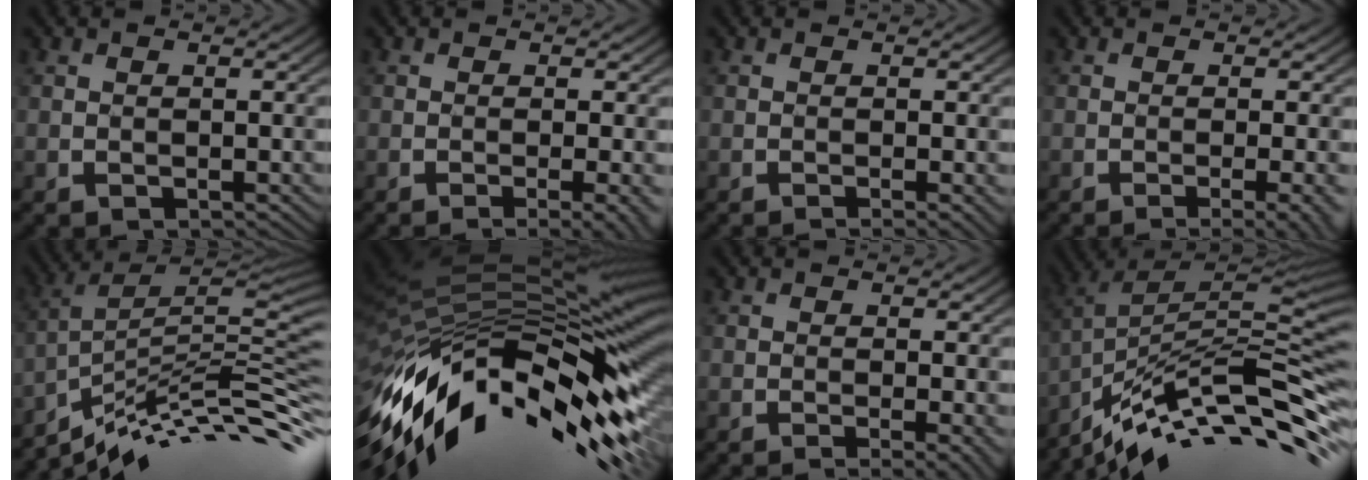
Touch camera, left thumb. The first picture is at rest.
{"total": 3.9, "force": [-1.7, 0.7, 3.4], "torque": [-0.041, 0.007, -0.029]}
{"total": 2.0, "force": [-1.0, 0.2, 1.7], "torque": [-0.022, 0.002, -0.017]}
{"total": 4.8, "force": [-2.2, 1.0, 4.1], "torque": [-0.049, 0.007, -0.033]}
{"total": 11.7, "force": [-6.4, 2.7, 9.4], "torque": [-0.180, 0.013, -0.106]}
{"total": 18.1, "force": [-5.7, 6.9, 15.8], "torque": [-0.317, -0.018, -0.102]}
{"total": 2.8, "force": [-1.2, 0.4, 2.5], "torque": [-0.031, 0.002, -0.021]}
{"total": 12.9, "force": [-7.6, 2.9, 10.0], "torque": [-0.204, 0.015, -0.127]}